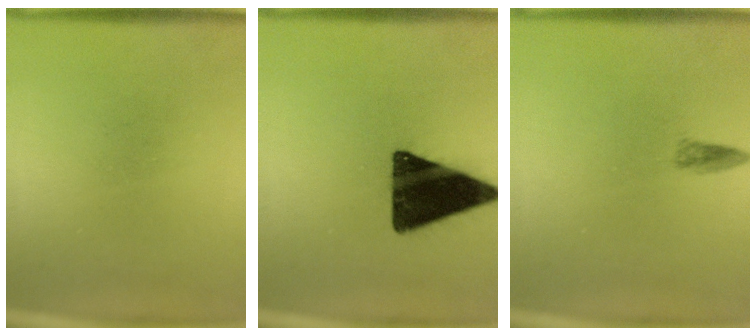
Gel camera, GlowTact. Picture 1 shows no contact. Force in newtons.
{"total": 16.9}
{"total": 1.3}